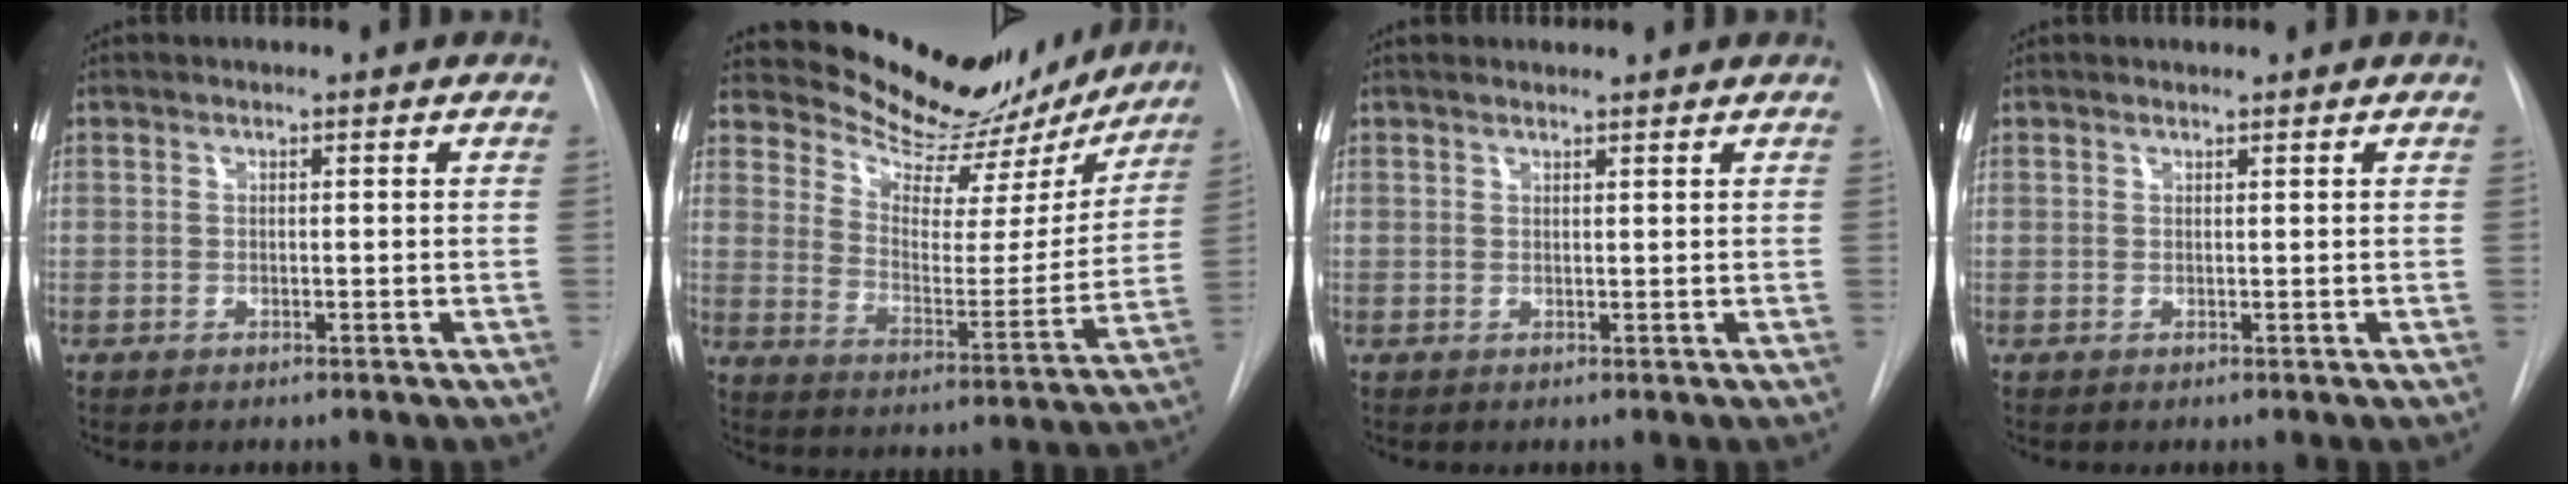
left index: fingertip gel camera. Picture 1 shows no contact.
{"total": 19.8, "force": [18.4, 5.5, 4.7], "torque": [-0.060, -0.035, 0.247]}
{"total": 2.3, "force": [2.1, 0.6, 0.5], "torque": [-0.005, 0.025, 0.035]}
{"total": 0.6, "force": [0.6, 0.0, 0.0], "torque": [-0.008, 0.005, 0.012]}